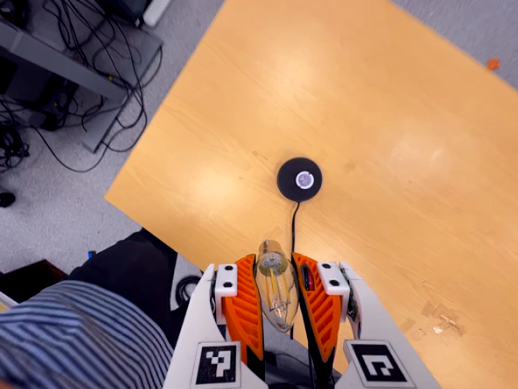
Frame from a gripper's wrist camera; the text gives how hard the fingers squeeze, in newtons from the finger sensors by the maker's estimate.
{"total": 22.9, "left": 24.4, "right": 21.5}